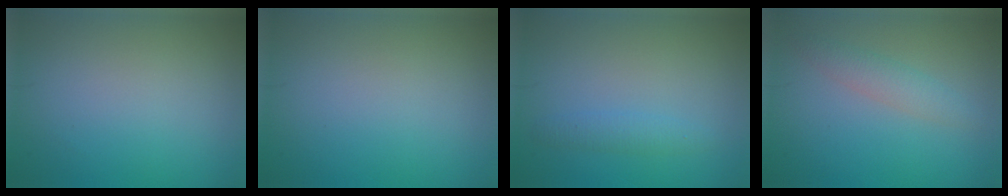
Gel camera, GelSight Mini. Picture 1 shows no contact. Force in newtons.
{"total": 0.0}
{"total": 1.5, "press": 1.5, "slide": 0.1}
{"total": 2.1, "press": 2.1, "slide": 0.1}